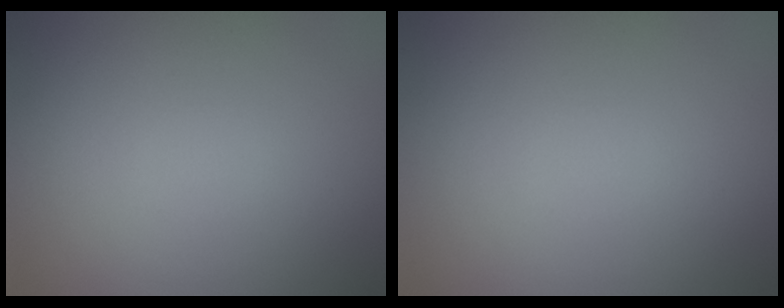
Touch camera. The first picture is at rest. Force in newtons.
{"total": 0.0}